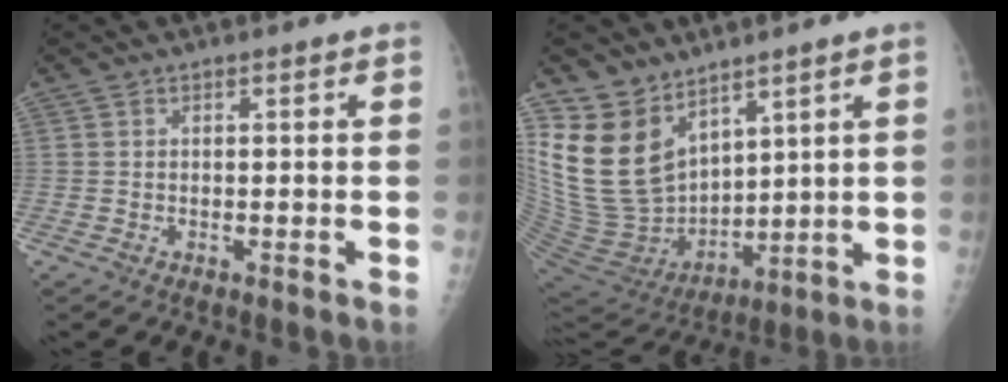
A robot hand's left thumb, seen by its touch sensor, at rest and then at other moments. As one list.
[{"total": 17.0, "force": [10.3, 10.7, 8.3], "torque": [-0.134, -0.059, 0.228]}]